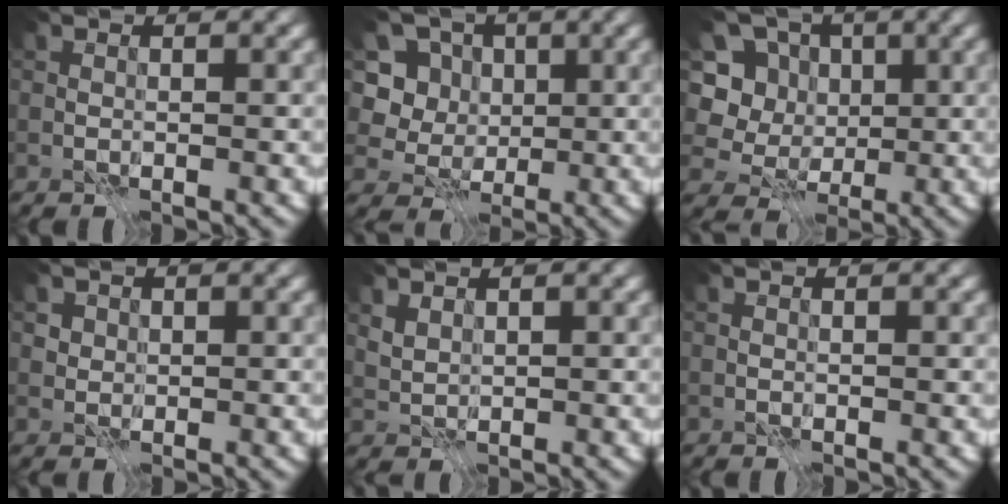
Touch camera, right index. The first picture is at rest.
{"total": 7.3, "force": [2.3, 6.3, 2.9], "torque": [-0.059, 0.005, 0.035]}
{"total": 8.2, "force": [1.9, 7.3, 3.3], "torque": [-0.077, 0.024, 0.011]}
{"total": 2.1, "force": [1.0, 1.7, 0.6], "torque": [-0.019, -0.001, 0.029]}
{"total": 1.6, "force": [1.1, 0.9, 0.7], "torque": [-0.019, 0.000, 0.027]}
{"total": 0.0}